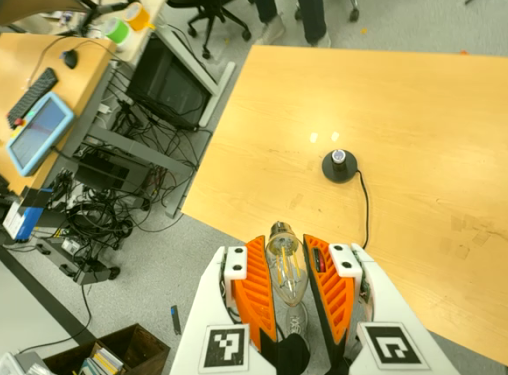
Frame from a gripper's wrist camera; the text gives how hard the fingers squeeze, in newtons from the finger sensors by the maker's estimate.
{"total": 12.4, "left": 12.6, "right": 12.2}